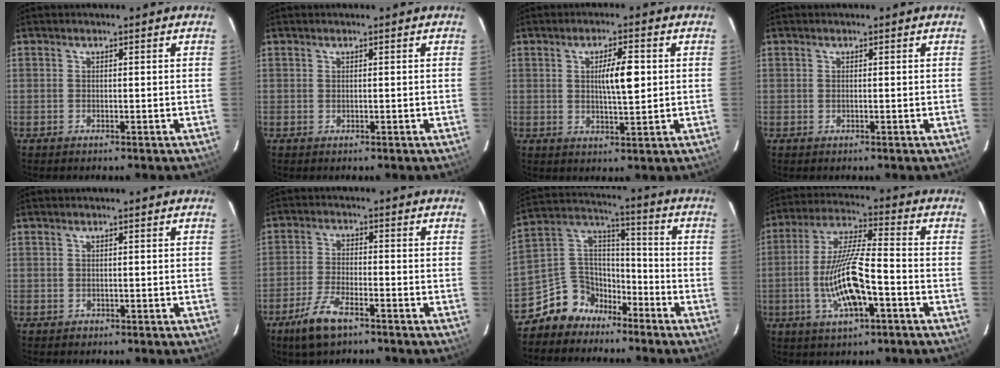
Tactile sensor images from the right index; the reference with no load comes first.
{"total": 0.0}
{"total": 5.7, "force": [0.9, 1.0, 5.5], "torque": [-0.091, 0.004, 0.016]}
{"total": 0.0}
{"total": 0.6, "force": [-0.3, 0.5, 0.0], "torque": [-0.002, 0.004, -0.005]}
{"total": 6.7, "force": [-4.5, 1.8, 4.6], "torque": [-0.103, -0.008, -0.081]}
{"total": 10.0, "force": [-7.5, 6.7, 0.6], "torque": [-0.015, 0.065, -0.138]}
{"total": 13.1, "force": [-3.7, 2.4, 12.3], "torque": [-0.243, 0.000, -0.065]}